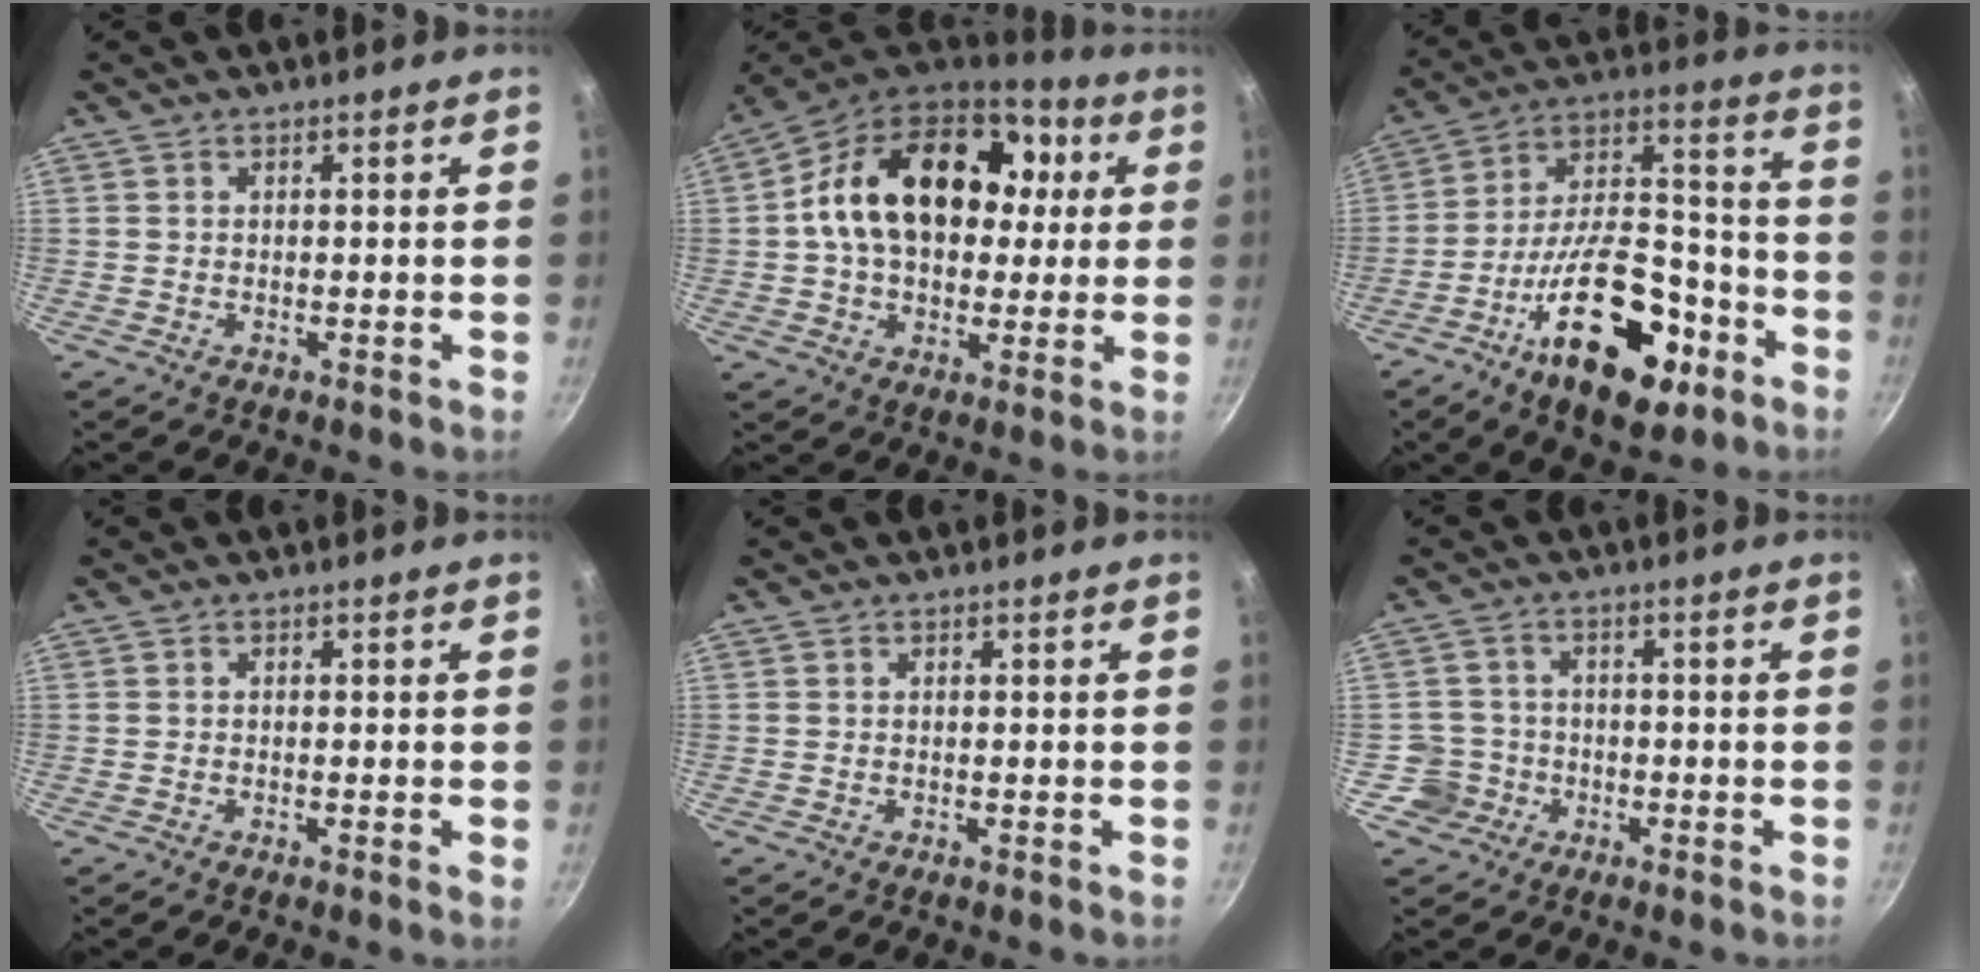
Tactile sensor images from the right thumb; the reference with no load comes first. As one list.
[{"total": 23.8, "force": [4.4, 16.3, 16.8], "torque": [-0.258, 0.027, 0.063]}, {"total": 22.9, "force": [-10.9, 10.8, 17.0], "torque": [-0.236, 0.072, -0.175]}, {"total": 0.8, "force": [-0.2, -0.2, 0.7], "torque": [-0.013, -0.004, -0.004]}, {"total": 0.0}, {"total": 4.9, "force": [-1.7, 4.6, 0.0], "torque": [0.028, 0.028, -0.032]}]